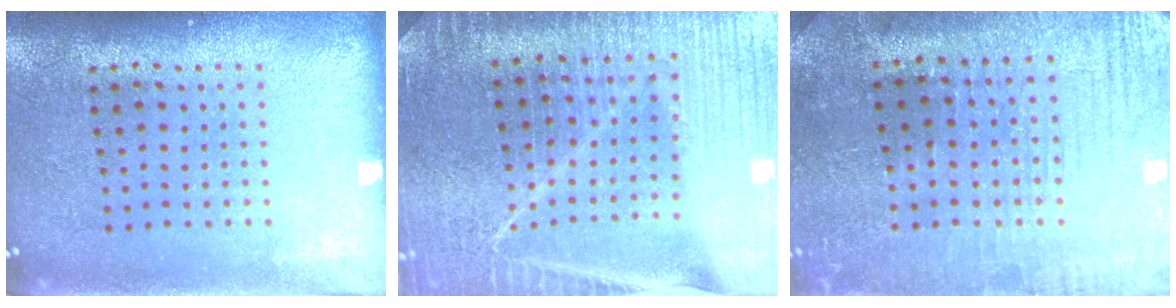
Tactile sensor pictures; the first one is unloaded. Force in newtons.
{"total": 4.0, "press": 3.8, "slide": 1.2}
{"total": 0.9, "press": 0.8, "slide": 0.4}